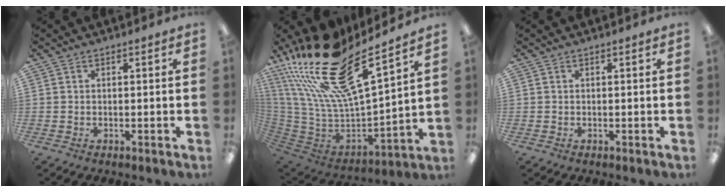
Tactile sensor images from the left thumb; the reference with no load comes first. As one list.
[{"total": 25.5, "force": [18.3, 7.4, 16.1], "torque": [-0.297, -0.127, 0.313]}, {"total": 0.0}]